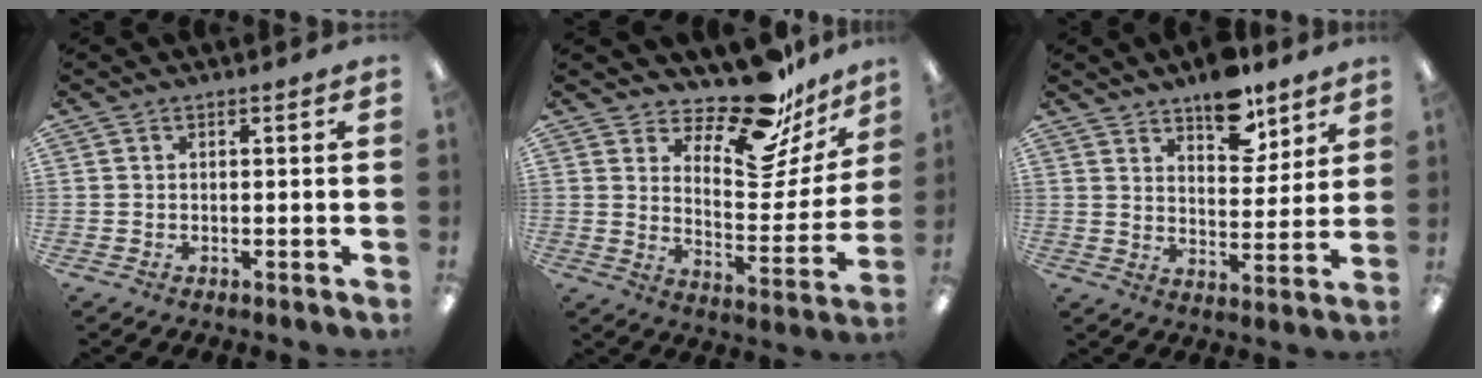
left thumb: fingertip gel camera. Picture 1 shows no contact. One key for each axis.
{"total": 18.5, "fx": 14.9, "fy": 6.8, "fz": 8.6, "tx": -0.112, "ty": -0.118, "tz": 0.251}
{"total": 10.6, "fx": 8.3, "fy": 4.8, "fz": 4.5, "tx": -0.042, "ty": -0.054, "tz": 0.144}